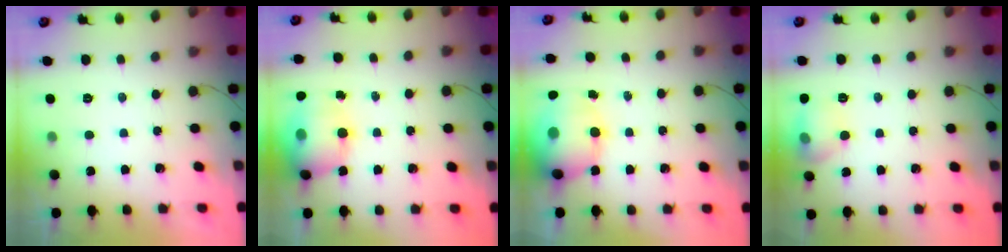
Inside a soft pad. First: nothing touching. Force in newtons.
{"total": 13.3, "press": 12.9, "slide": 3.2}
{"total": 16.3, "press": 15.9, "slide": 3.8}
{"total": 9.5, "press": 9.5, "slide": 0.5}